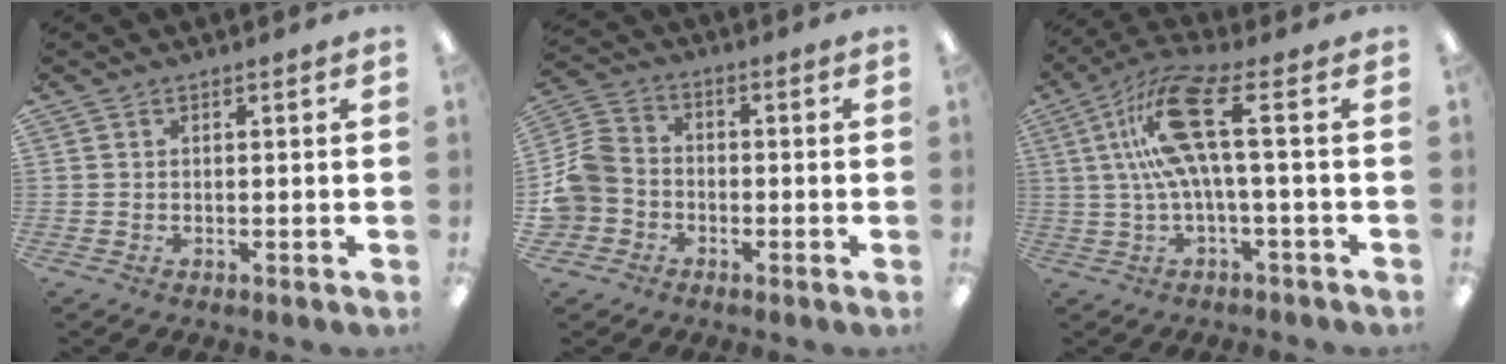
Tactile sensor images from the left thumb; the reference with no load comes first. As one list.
[{"total": 8.0, "force": [-2.8, 6.8, 3.0], "torque": [-0.068, 0.037, -0.049]}, {"total": 15.7, "force": [3.2, 3.8, 14.9], "torque": [-0.304, -0.004, 0.044]}]